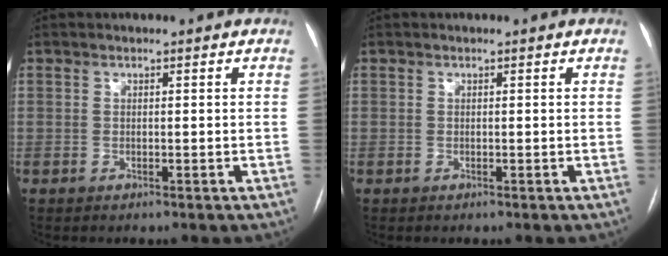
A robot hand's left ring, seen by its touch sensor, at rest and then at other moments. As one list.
[{"total": 0.0}]